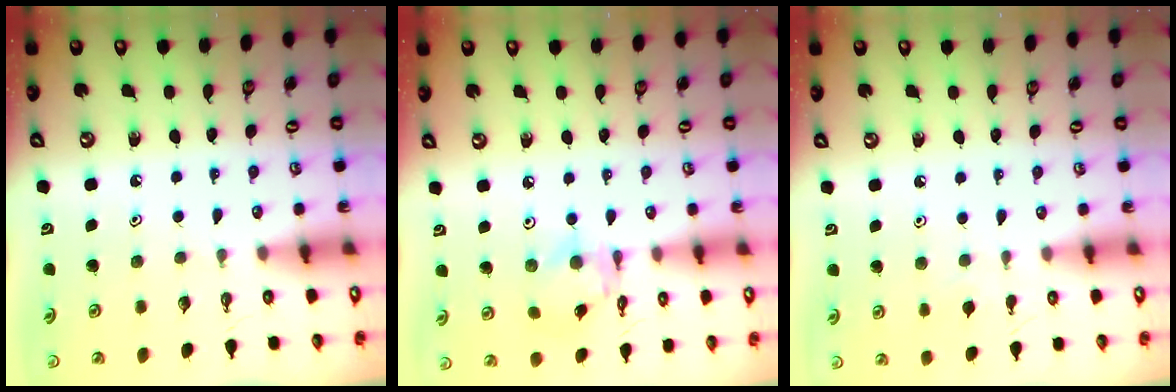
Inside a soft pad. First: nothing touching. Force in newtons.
{"total": 6.6, "press": 6.6, "slide": 0.4}
{"total": 5.5, "press": 5.5, "slide": 0.7}